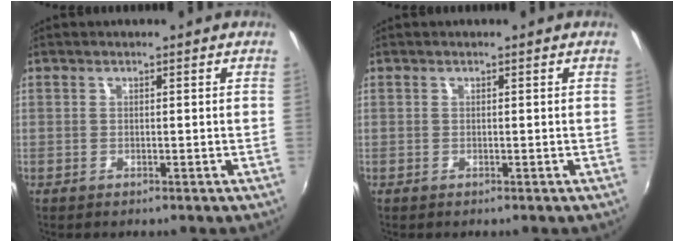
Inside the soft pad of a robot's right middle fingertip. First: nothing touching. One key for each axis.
{"total": 0.0}